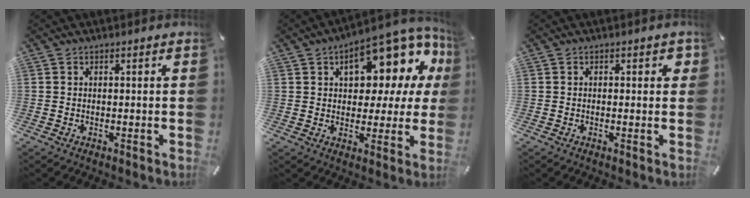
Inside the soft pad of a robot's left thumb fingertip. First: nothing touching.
{"total": 14.5, "force": [7.4, 8.1, 9.4], "torque": [-0.117, -0.060, 0.124]}
{"total": 1.3, "force": [0.0, 0.6, 1.1], "torque": [-0.015, 0.001, -0.002]}